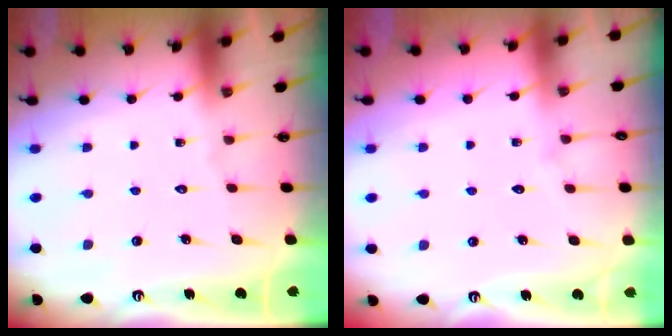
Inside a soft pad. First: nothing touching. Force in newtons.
{"total": 3.2, "press": 3.2, "slide": 0.4}